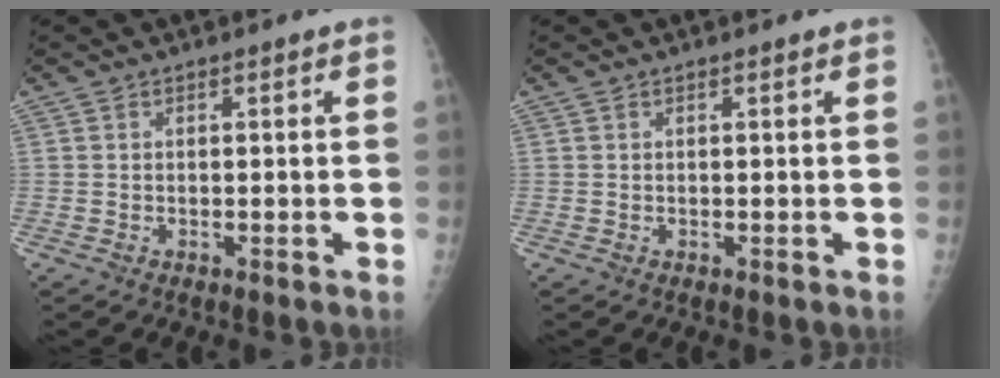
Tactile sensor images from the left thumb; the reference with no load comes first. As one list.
[{"total": 0.0}]